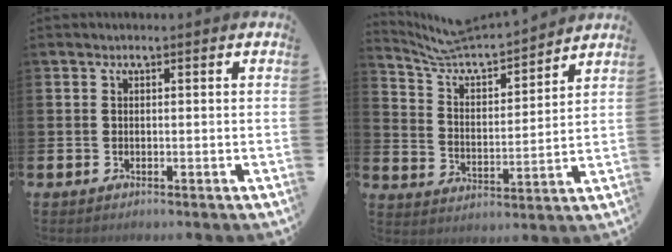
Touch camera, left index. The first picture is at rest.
{"total": 7.1, "force": [6.9, 1.3, 1.4], "torque": [-0.063, -0.061, 0.117]}